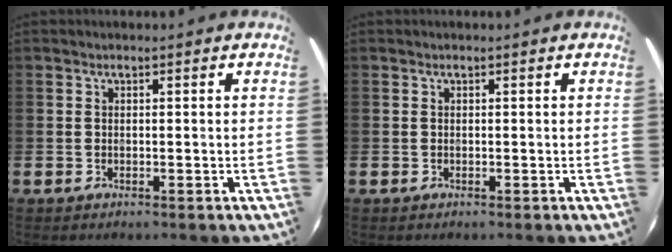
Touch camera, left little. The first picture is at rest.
{"total": 0.0}